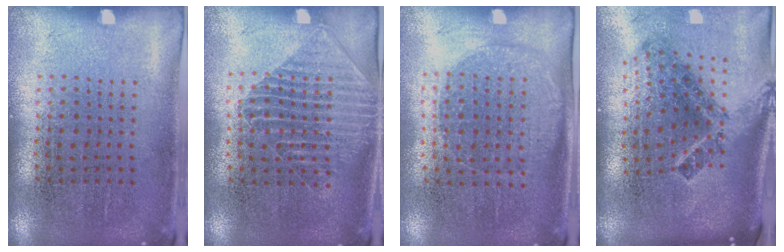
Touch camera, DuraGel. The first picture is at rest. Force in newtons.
{"total": 1.4, "press": 1.2, "slide": 0.8}
{"total": 1.3, "press": 1.2, "slide": 0.5}
{"total": 2.4, "press": 1.5, "slide": 1.9}